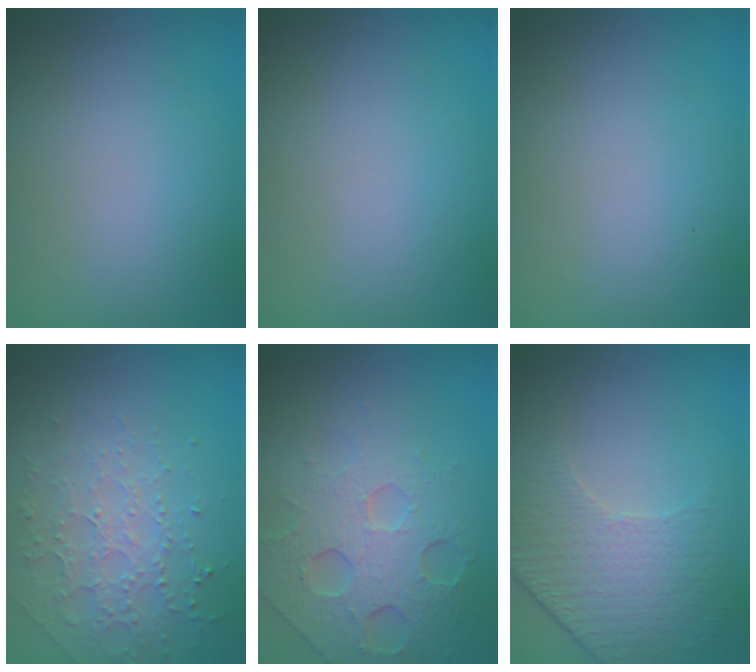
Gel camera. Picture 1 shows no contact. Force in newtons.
{"total": 0.0}
{"total": 0.0}
{"total": 2.6, "press": 2.4, "slide": 1.1}
{"total": 7.5, "press": 5.2, "slide": 5.4}
{"total": 4.9, "press": 3.6, "slide": 3.3}